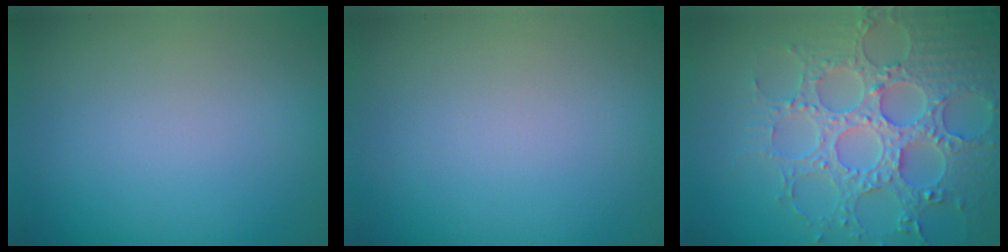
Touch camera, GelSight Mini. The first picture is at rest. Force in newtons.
{"total": 0.0}
{"total": 6.9, "press": 5.8, "slide": 3.7}